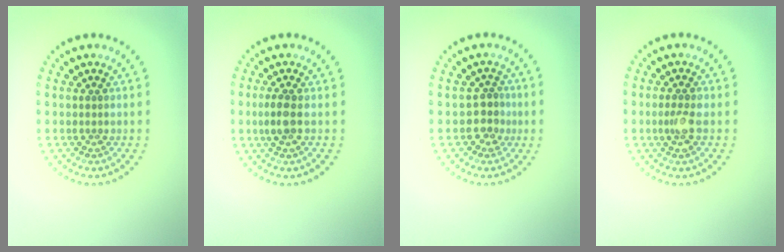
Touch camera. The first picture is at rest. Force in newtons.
{"total": 1.6, "press": 1.5, "slide": 0.7}
{"total": 1.9, "press": 1.6, "slide": 1.0}
{"total": 1.6, "press": 1.5, "slide": 0.3}